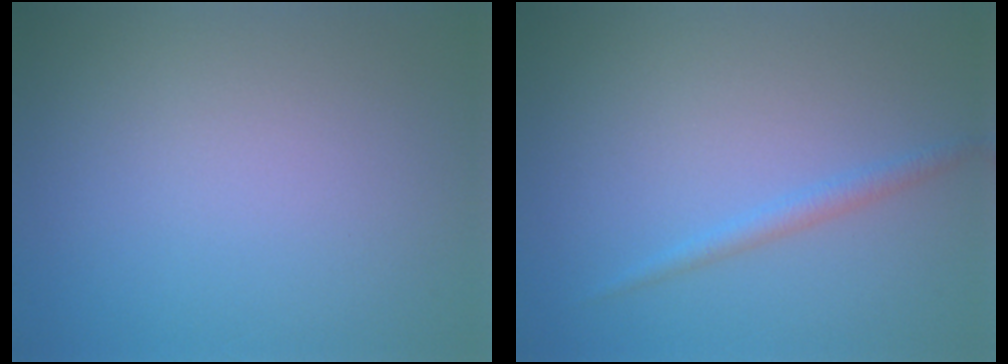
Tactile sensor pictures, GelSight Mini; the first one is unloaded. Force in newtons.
{"total": 1.3, "press": 1.3, "slide": 0.1}